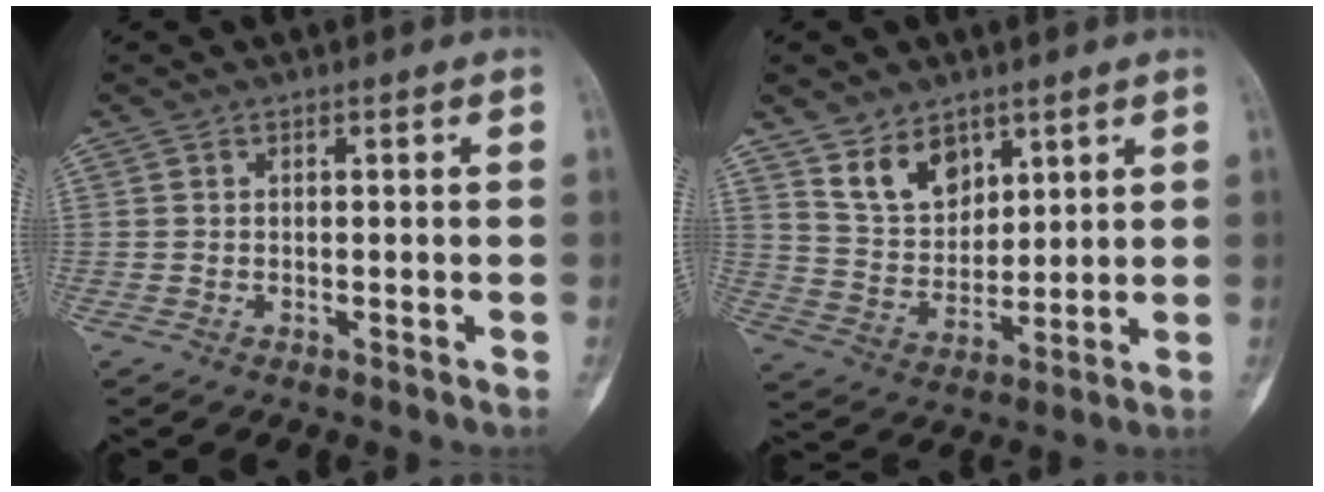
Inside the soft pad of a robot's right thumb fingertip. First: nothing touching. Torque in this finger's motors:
{"motor_torque": [-0.04, 0.15, 0.00, 0.05, 0.13]}